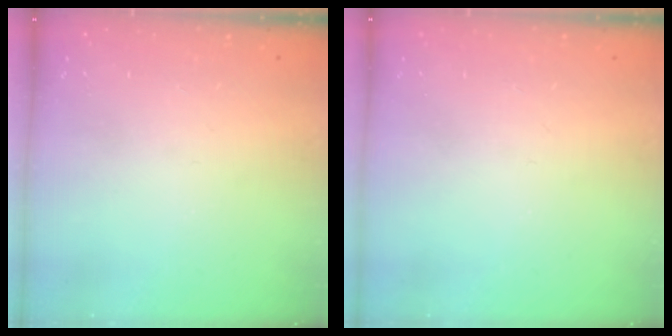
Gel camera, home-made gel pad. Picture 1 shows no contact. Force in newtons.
{"total": 0.0}